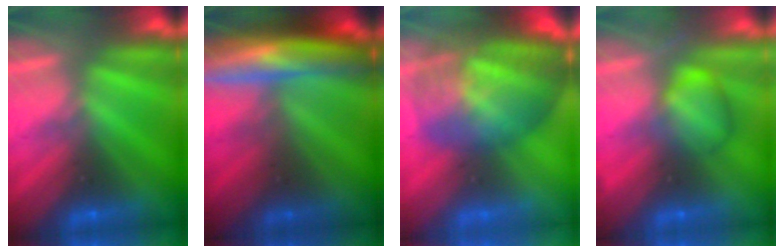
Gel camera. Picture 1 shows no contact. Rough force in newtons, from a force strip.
{"total": 7.0}
{"total": 7.7}
{"total": 2.3}